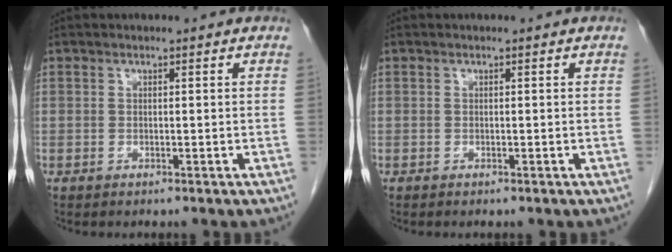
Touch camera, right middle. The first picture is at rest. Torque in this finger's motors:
{"motor_torque": [-0.04, -0.12, -0.02, 0.00]}